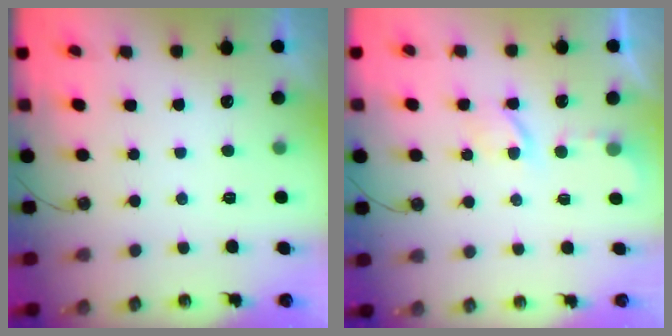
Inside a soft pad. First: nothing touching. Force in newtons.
{"total": 3.6, "press": 3.5, "slide": 0.6}